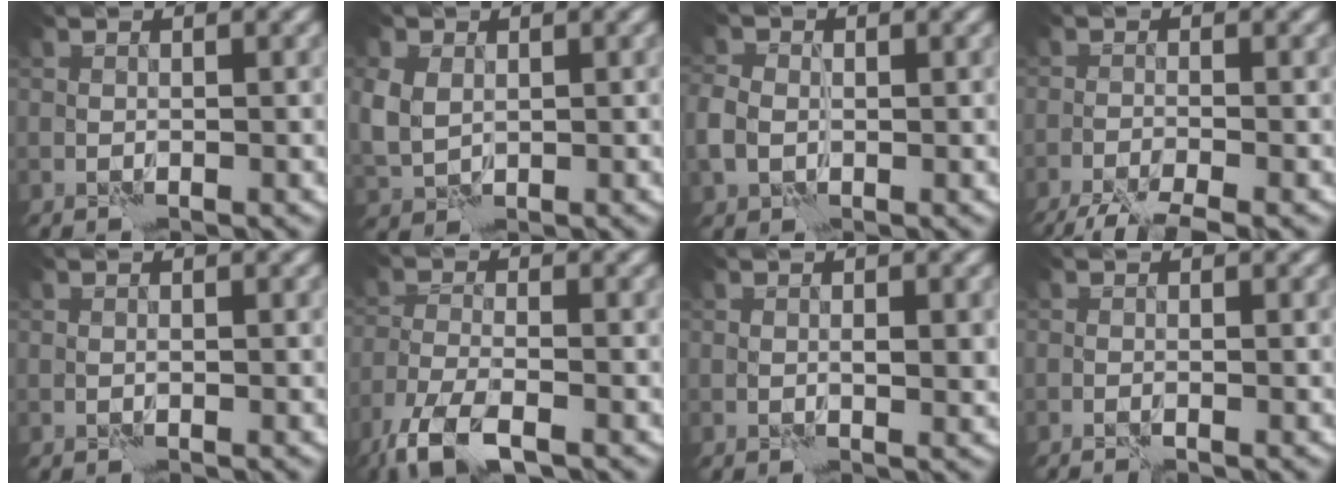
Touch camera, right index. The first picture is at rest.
{"total": 3.2, "force": [0.8, 2.5, 1.9], "torque": [-0.056, -0.002, 0.018]}
{"total": 2.7, "force": [-0.2, 2.1, 1.6], "torque": [-0.045, -0.005, -0.004]}
{"total": 5.4, "force": [-4.5, 0.7, 3.0], "torque": [-0.053, -0.027, -0.080]}
{"total": 0.0}
{"total": 6.0, "force": [-4.3, 1.6, 3.8], "torque": [-0.077, -0.013, -0.091]}
{"total": 1.4, "force": [0.2, 0.5, 1.3], "torque": [-0.018, -0.005, 0.003]}
{"total": 0.7, "force": [-0.5, -0.2, 0.5], "torque": [-0.016, -0.002, -0.010]}